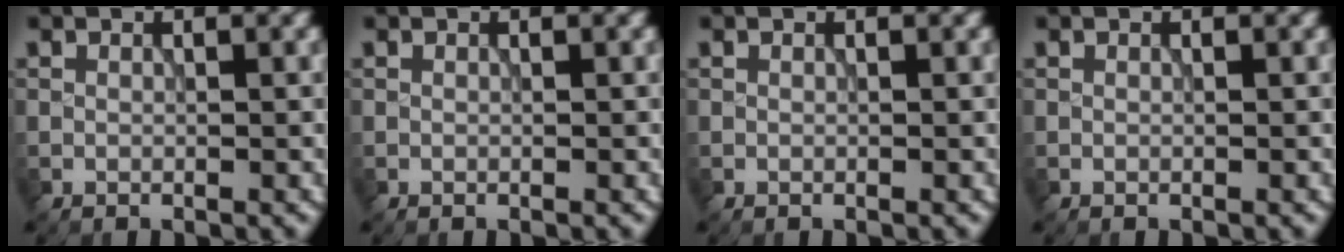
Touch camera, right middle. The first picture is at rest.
{"total": 0.0}
{"total": 0.0}
{"total": 0.0}